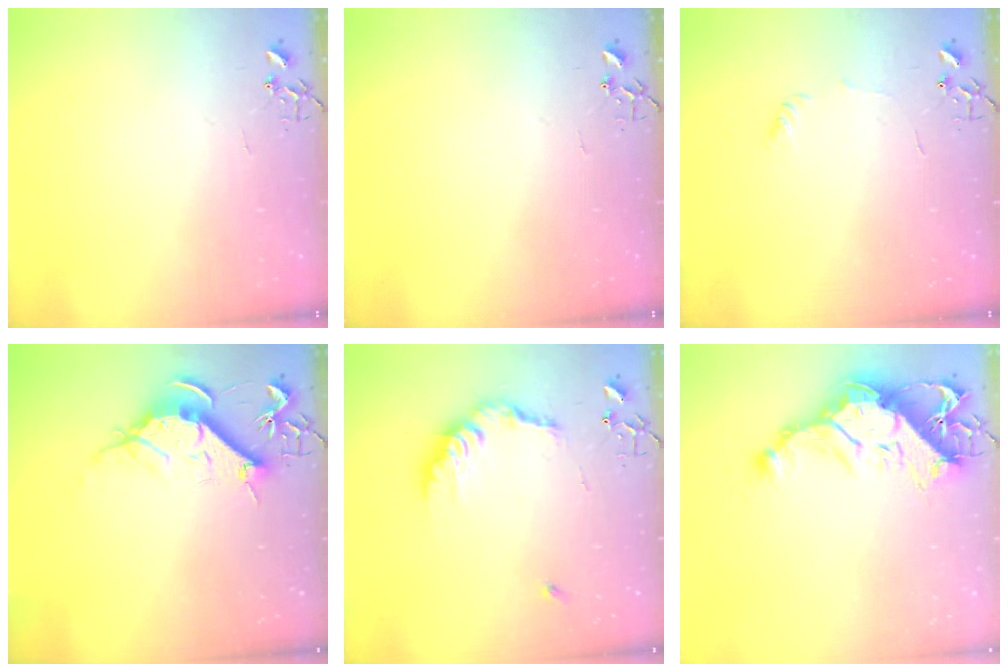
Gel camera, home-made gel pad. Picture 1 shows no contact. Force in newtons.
{"total": 0.0}
{"total": 3.7, "press": 3.7, "slide": 0.5}
{"total": 12.2, "press": 12.2, "slide": 1.1}
{"total": 13.3, "press": 13.2, "slide": 1.1}
{"total": 15.6, "press": 15.4, "slide": 2.1}